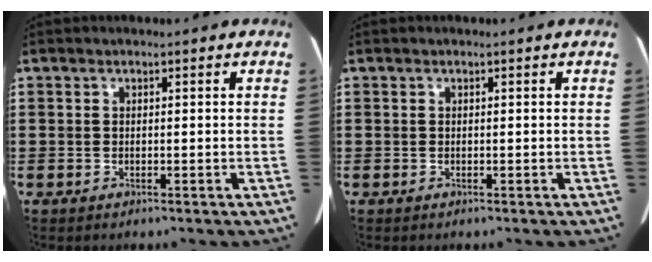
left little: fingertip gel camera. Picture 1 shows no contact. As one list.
[{"total": 0.0}]